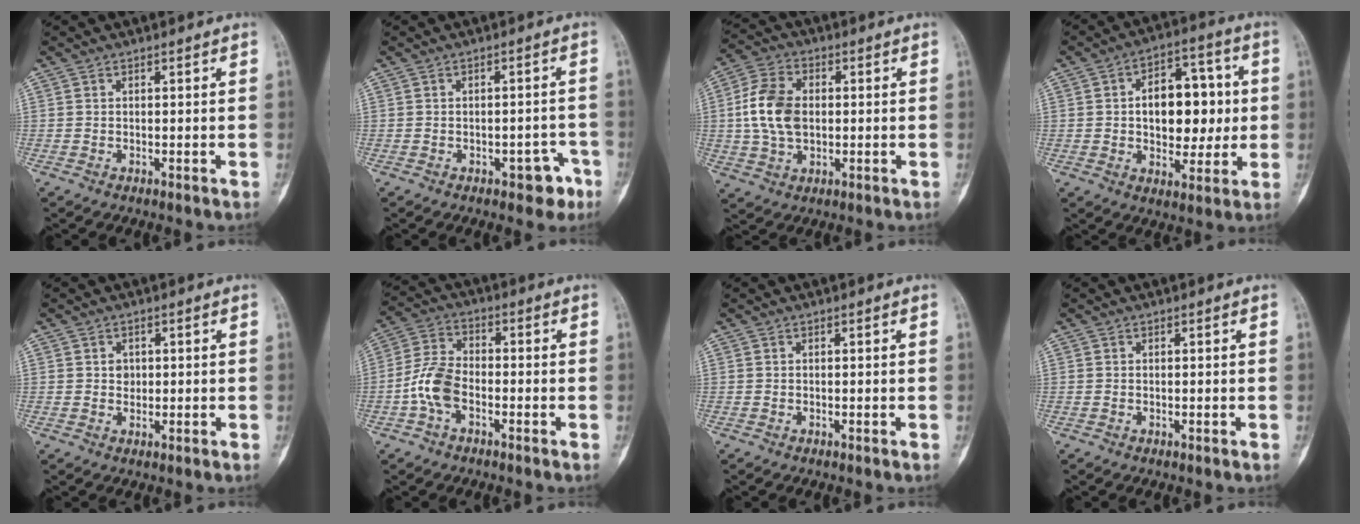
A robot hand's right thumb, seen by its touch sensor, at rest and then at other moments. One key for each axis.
{"total": 4.9, "fx": -2.6, "fy": 2.6, "fz": 3.1, "tx": -0.014, "ty": 0.025, "tz": -0.028}
{"total": 11.0, "fx": 0.6, "fy": 7.4, "fz": 8.2, "tx": -0.154, "ty": 0.010, "tz": 0.011}
{"total": 15.0, "fx": 0.8, "fy": 9.4, "fz": 11.7, "tx": -0.116, "ty": 0.020, "tz": 0.013}
{"total": 1.9, "fx": 0.4, "fy": 1.6, "fz": 0.8, "tx": 0.001, "ty": 0.001, "tz": 0.006}
{"total": 7.9, "fx": -2.6, "fy": 4.7, "fz": 5.8, "tx": -0.117, "ty": 0.027, "tz": -0.058}
{"total": 0.0}
{"total": 0.0}